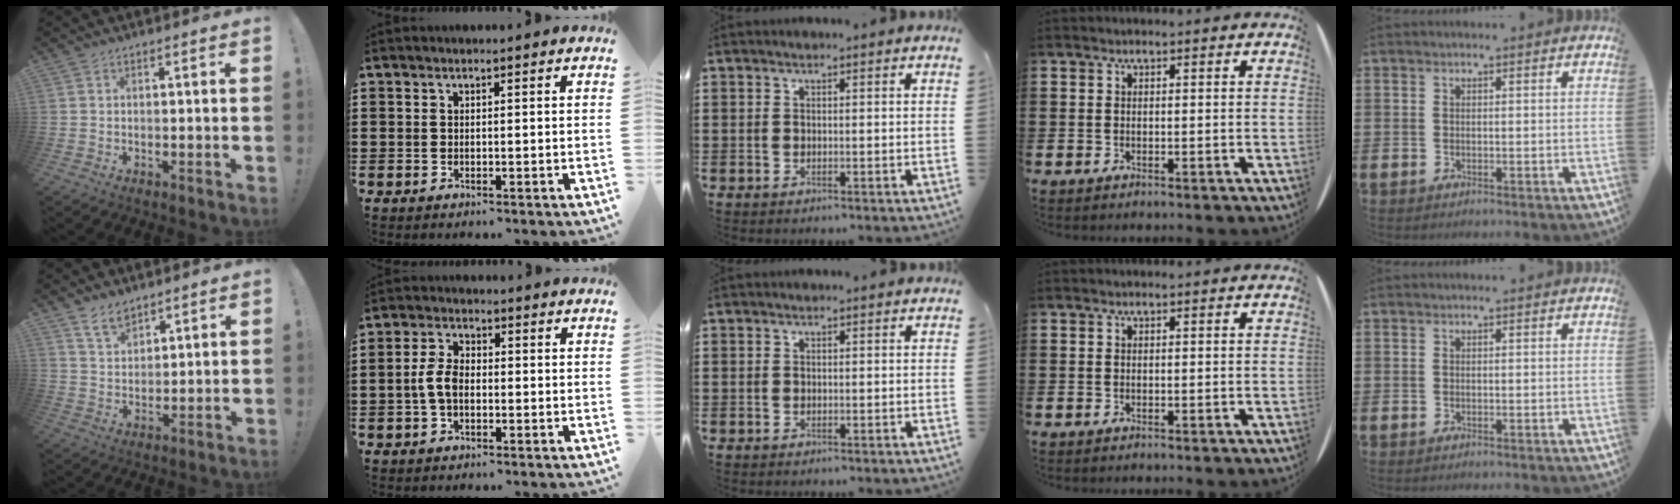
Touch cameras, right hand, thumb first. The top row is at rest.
{"thumb": {"total": 6.7, "force": [5.2, 3.4, 2.4], "torque": [-0.044, -0.026, 0.099]}, "index": {"total": 4.4, "force": [-0.9, 2.4, 3.6], "torque": [-0.094, -0.004, -0.025]}}